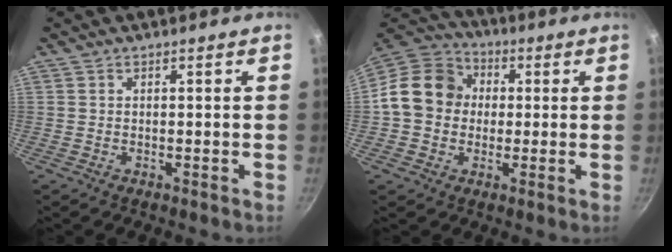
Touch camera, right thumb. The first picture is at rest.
{"total": 13.8, "force": [0.7, 12.0, 6.9], "torque": [-0.092, 0.030, -0.008]}